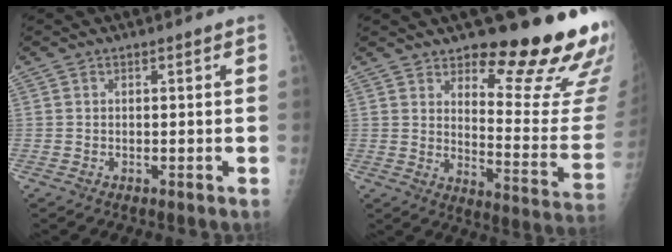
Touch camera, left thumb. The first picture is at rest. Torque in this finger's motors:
{"motor_torque": [0.72, 0.53, 1.16, -1.61, 0.08]}